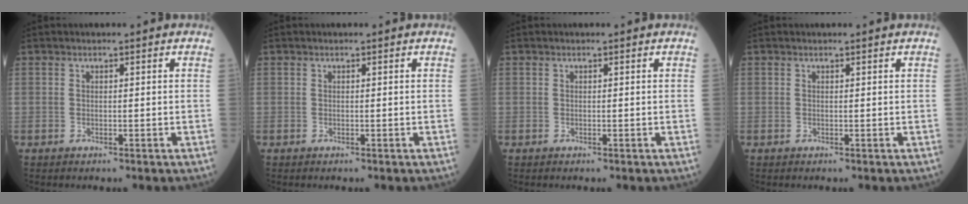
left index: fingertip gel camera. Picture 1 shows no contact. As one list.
[{"total": 0.0}, {"total": 0.0}, {"total": 0.0}]